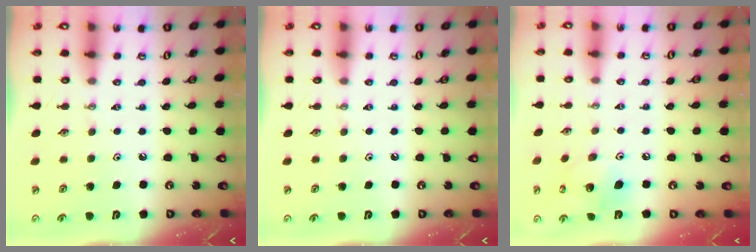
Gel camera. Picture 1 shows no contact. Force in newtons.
{"total": 0.0}
{"total": 10.7, "press": 10.6, "slide": 2.0}